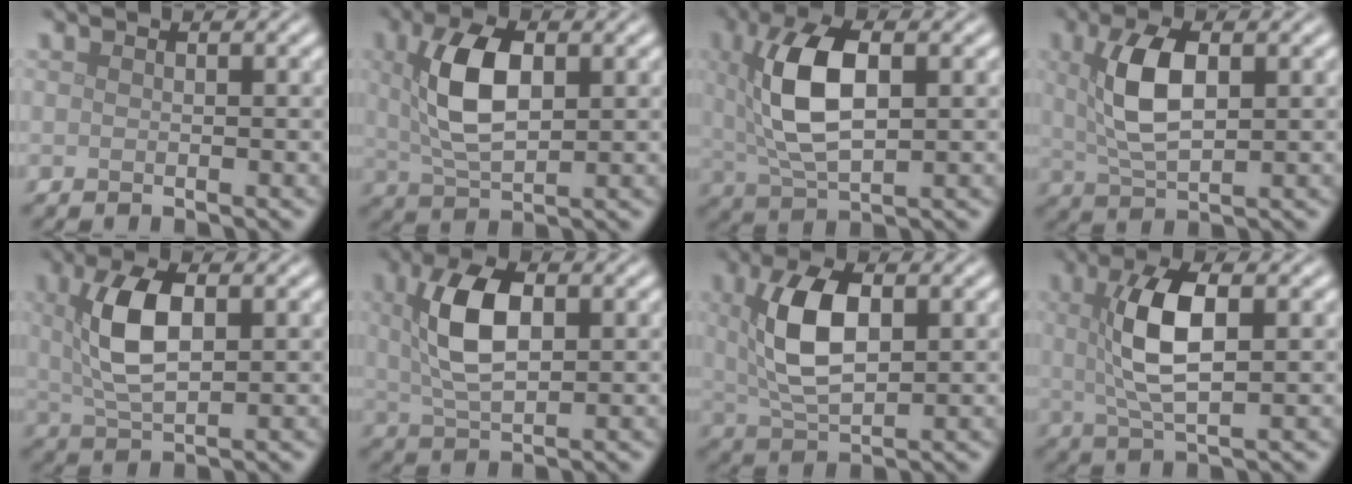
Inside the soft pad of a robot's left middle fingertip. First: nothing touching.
{"total": 6.4, "force": [1.4, 3.1, 5.5], "torque": [-0.114, 0.007, 0.028]}
{"total": 7.9, "force": [1.5, 3.6, 6.9], "torque": [-0.142, 0.009, 0.026]}
{"total": 5.7, "force": [1.3, 2.5, 5.0], "torque": [-0.105, 0.006, 0.025]}
{"total": 5.9, "force": [1.3, 2.6, 5.1], "torque": [-0.107, 0.007, 0.025]}
{"total": 6.4, "force": [1.4, 3.1, 5.4], "torque": [-0.110, 0.009, 0.026]}
{"total": 6.7, "force": [1.4, 3.2, 5.7], "torque": [-0.118, 0.007, 0.029]}
{"total": 6.2, "force": [1.1, 2.1, 5.7], "torque": [-0.117, 0.008, 0.020]}